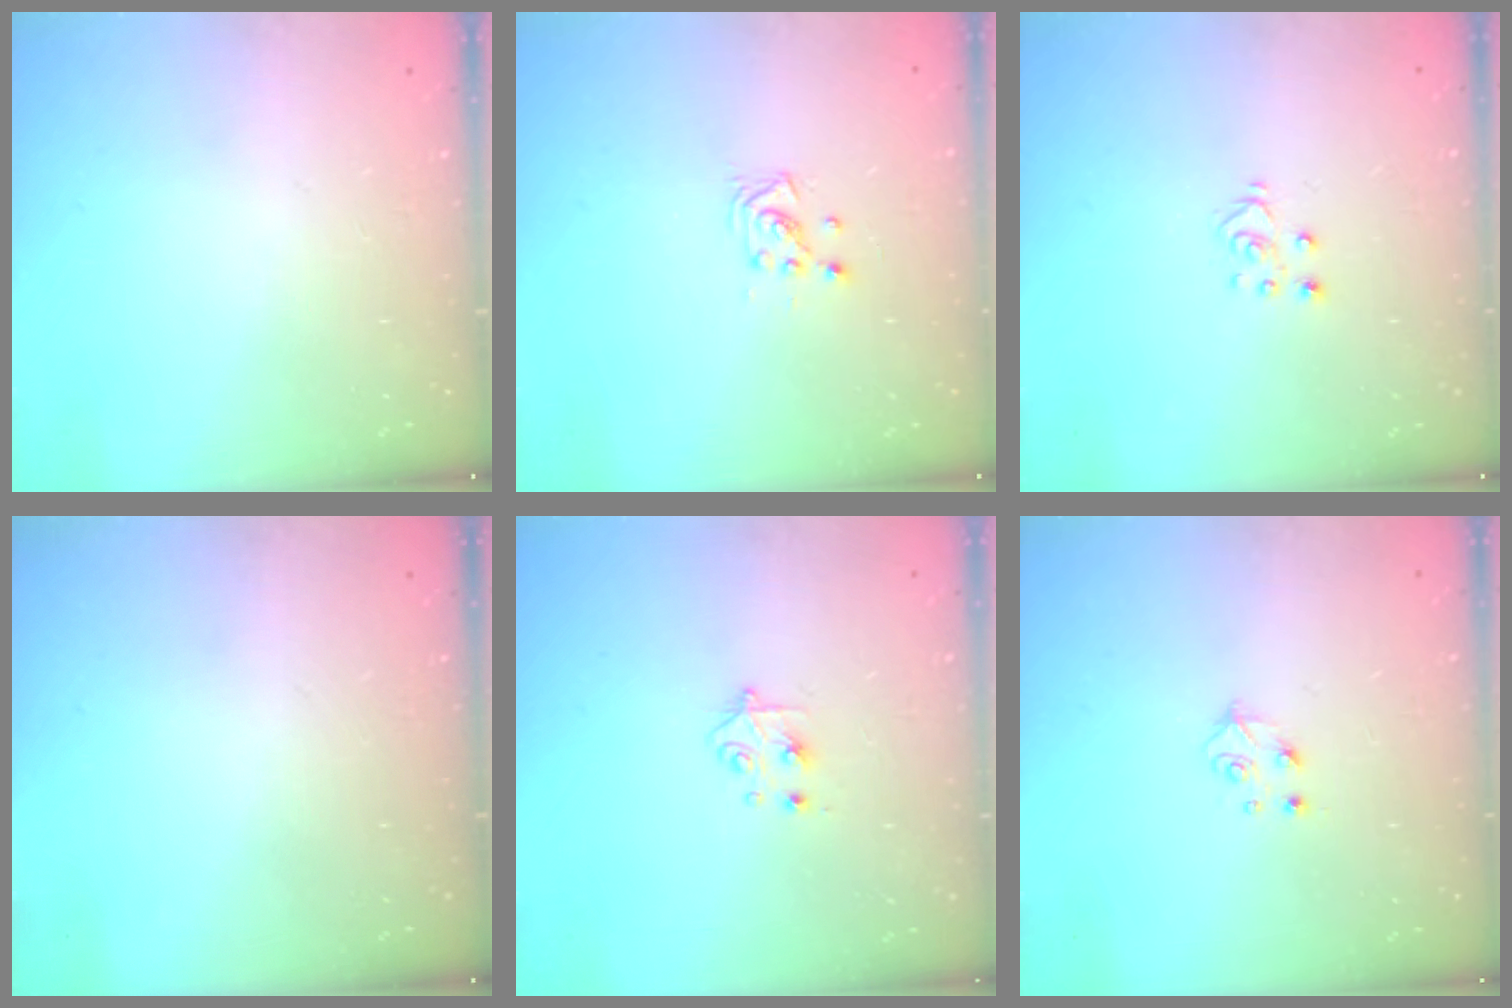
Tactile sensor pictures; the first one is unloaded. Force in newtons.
{"total": 2.9, "press": 2.9, "slide": 0.3}
{"total": 3.9, "press": 3.9, "slide": 0.1}
{"total": 0.0}
{"total": 4.8, "press": 4.8, "slide": 0.6}
{"total": 5.2, "press": 5.1, "slide": 0.7}